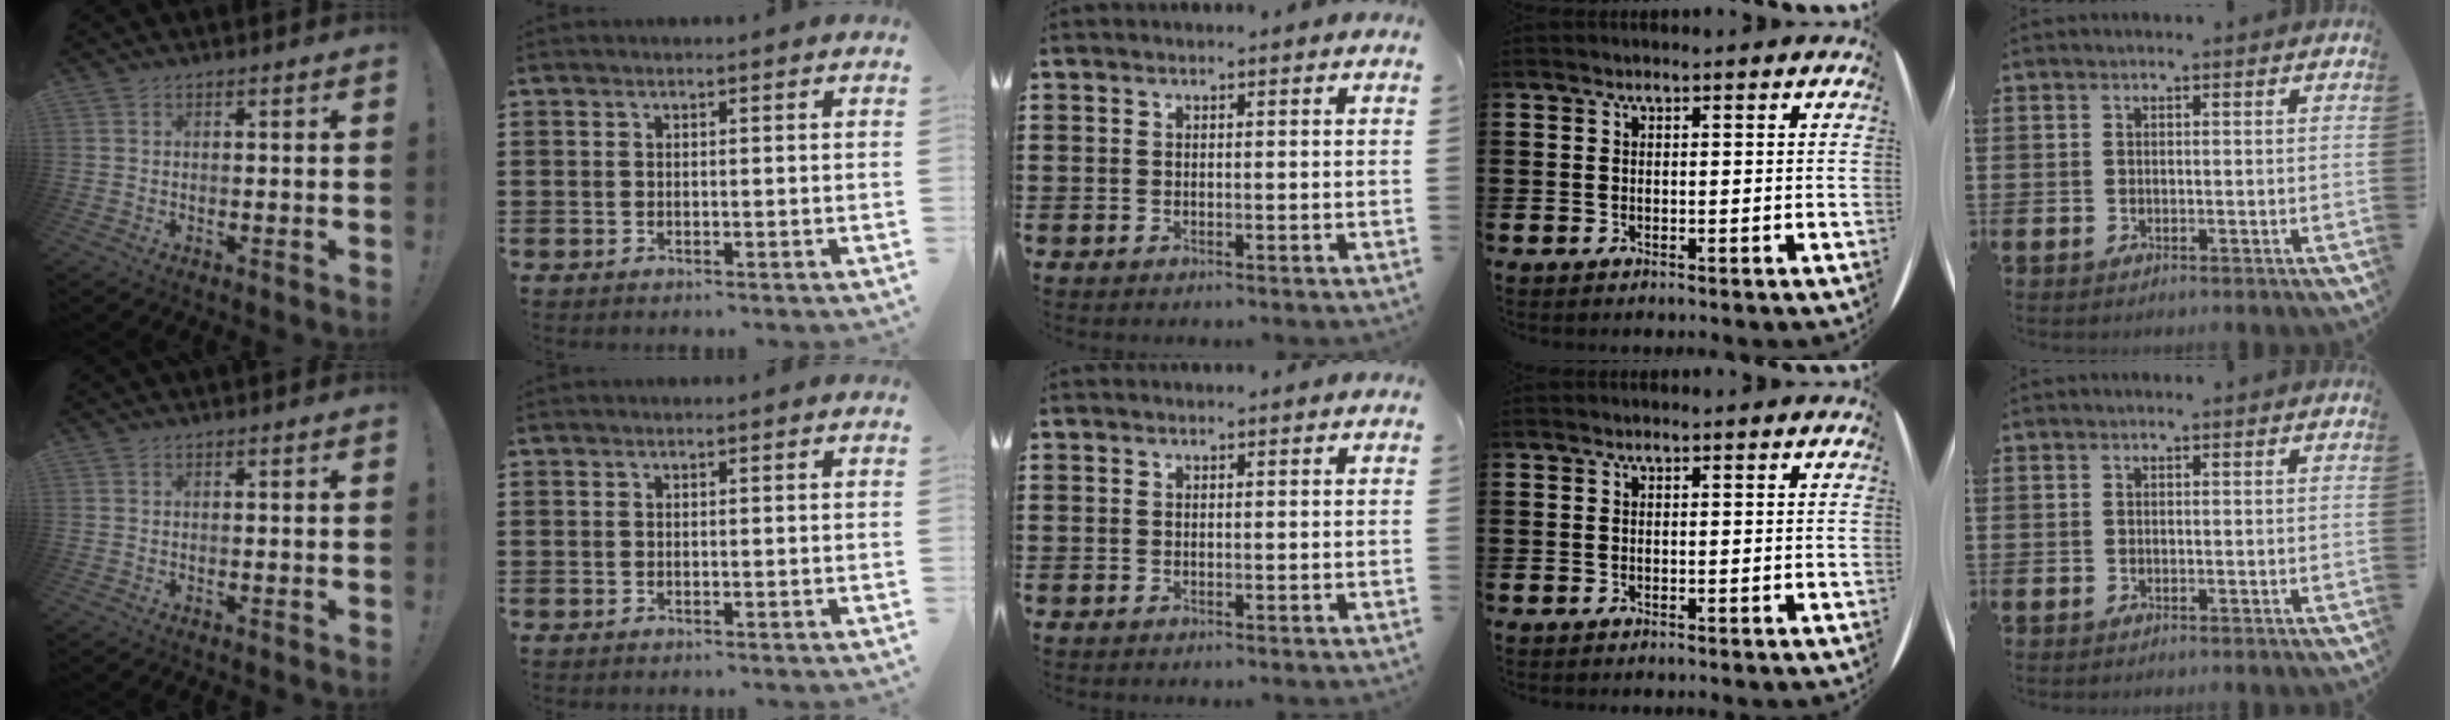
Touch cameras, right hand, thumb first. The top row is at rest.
{}